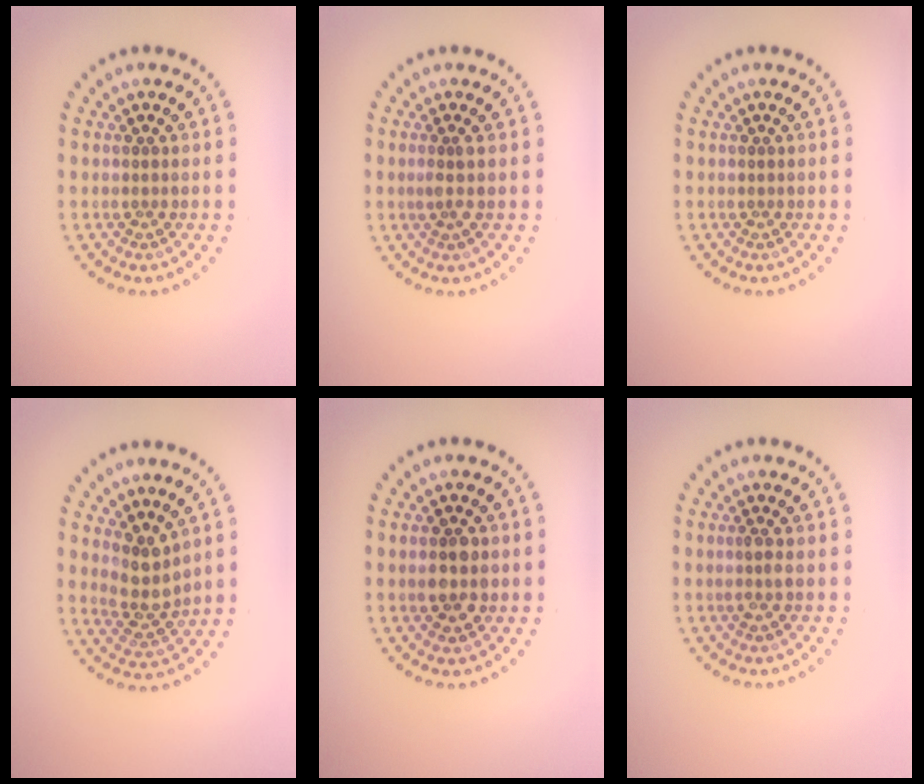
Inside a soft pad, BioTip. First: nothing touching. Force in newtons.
{"total": 1.0, "press": 0.7, "slide": 0.7}
{"total": 0.0}
{"total": 3.0, "press": 2.4, "slide": 1.7}
{"total": 2.8, "press": 2.8, "slide": 0.1}
{"total": 1.0, "press": 0.9, "slide": 0.5}